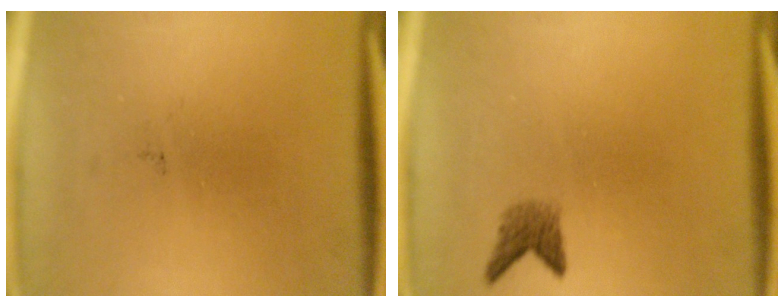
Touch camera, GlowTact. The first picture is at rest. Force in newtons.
{"total": 2.0}